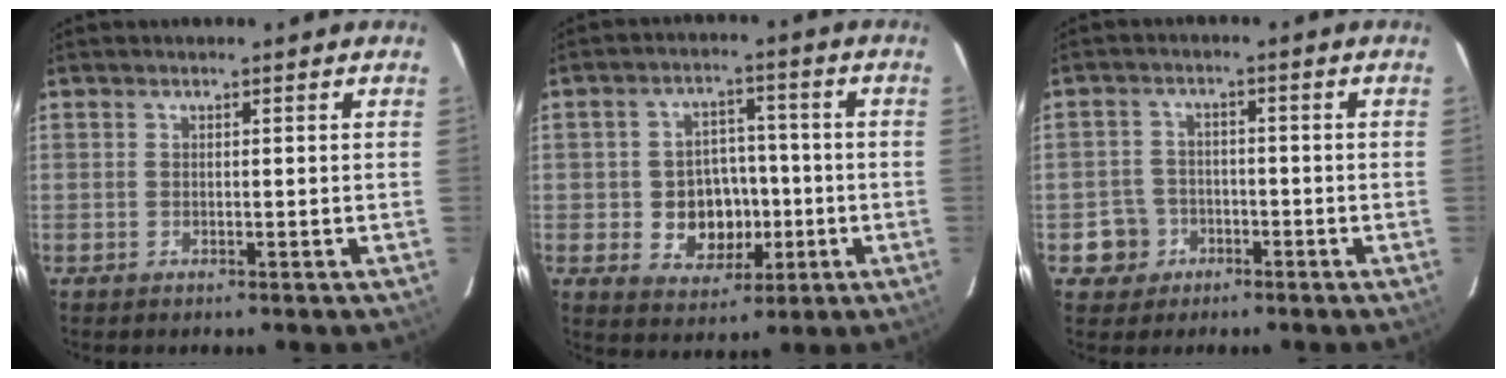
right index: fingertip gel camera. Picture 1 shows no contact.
{"total": 9.3, "force": [-1.9, 7.9, 4.6], "torque": [-0.101, 0.011, -0.014]}
{"total": 5.2, "force": [-2.3, 4.6, 0.3], "torque": [-0.016, 0.020, -0.037]}